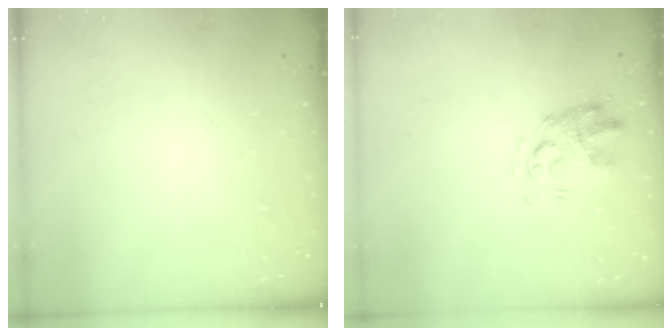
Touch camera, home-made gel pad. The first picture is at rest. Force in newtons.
{"total": 3.3, "press": 3.2, "slide": 0.8}